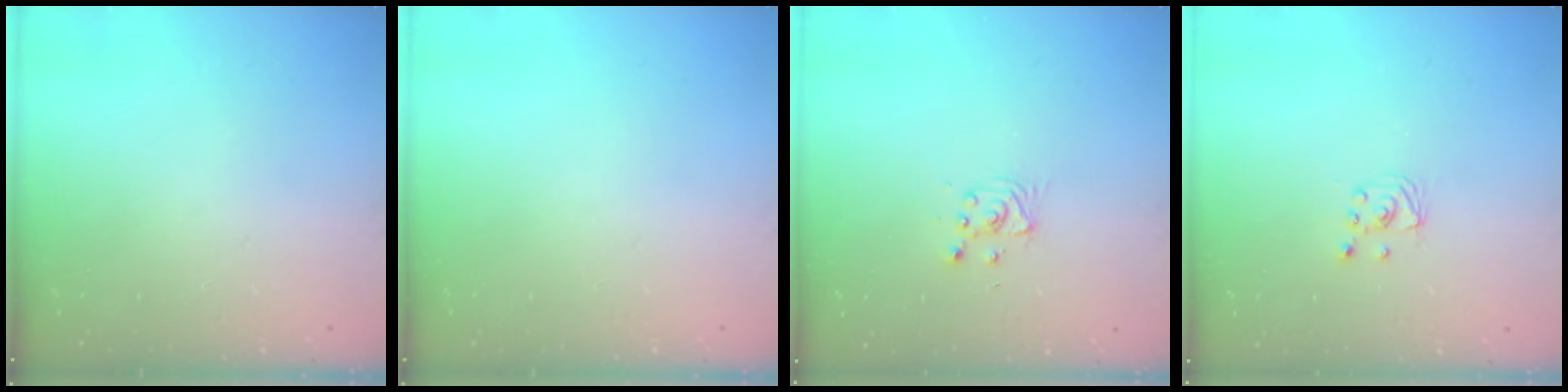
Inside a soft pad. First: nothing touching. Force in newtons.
{"total": 0.0}
{"total": 2.8, "press": 2.8, "slide": 0.4}
{"total": 1.9, "press": 1.9, "slide": 0.1}